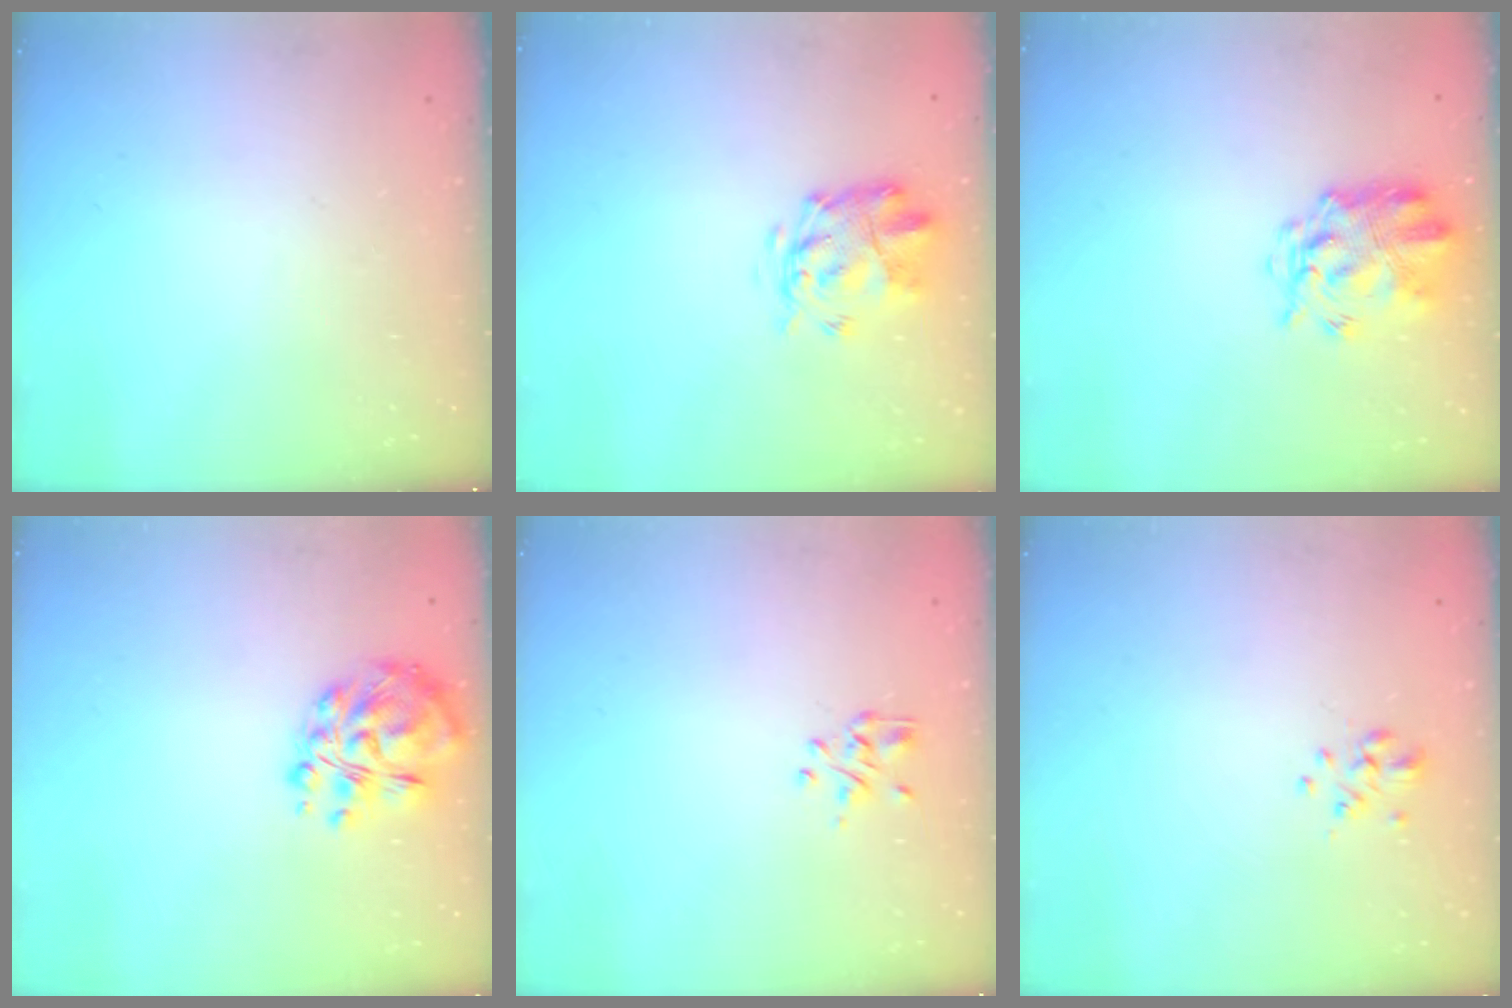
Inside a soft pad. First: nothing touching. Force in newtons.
{"total": 4.7, "press": 4.6, "slide": 1.3}
{"total": 4.0, "press": 3.6, "slide": 1.7}
{"total": 11.1, "press": 10.8, "slide": 2.5}
{"total": 1.3, "press": 1.2, "slide": 0.5}
{"total": 1.9, "press": 1.7, "slide": 0.8}